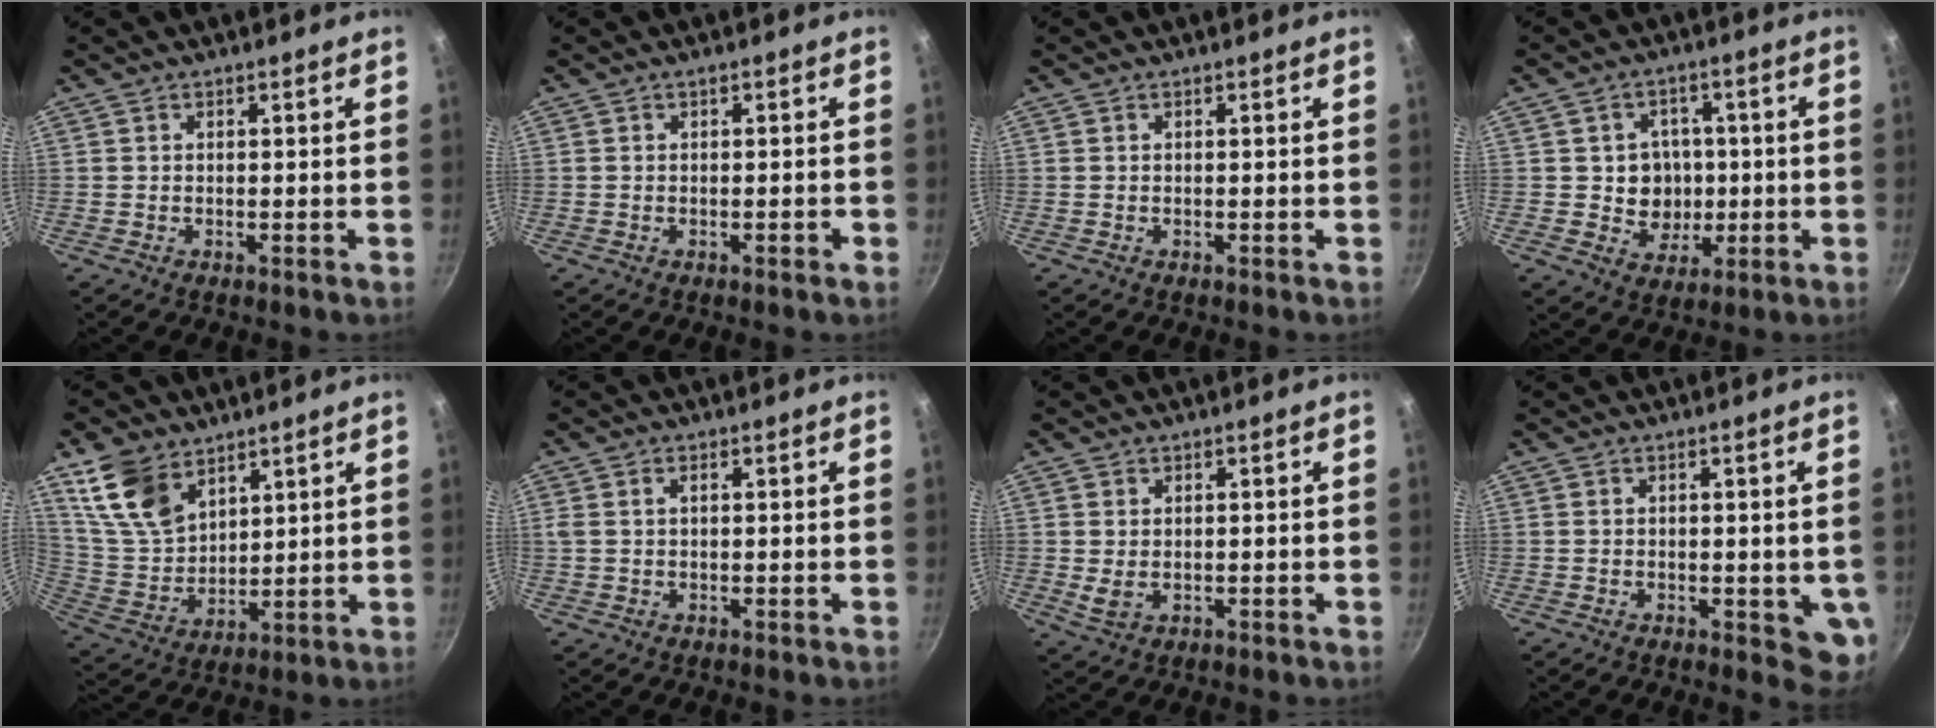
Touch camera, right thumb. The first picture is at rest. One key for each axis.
{"total": 1.3, "fx": -0.4, "fy": 0.5, "fz": 1.1, "tx": -0.013, "ty": 0.005, "tz": -0.006}
{"total": 0.0}
{"total": 7.9, "fx": -0.3, "fy": 7.3, "fz": 2.8, "tx": -0.003, "ty": 0.008, "tz": 0.001}
{"total": 13.0, "fx": 8.1, "fy": 7.8, "fz": 6.6, "tx": -0.107, "ty": -0.040, "tz": 0.173}
{"total": 1.6, "fx": 0.5, "fy": 0.9, "fz": 1.2, "tx": -0.020, "ty": 0.004, "tz": 0.011}
{"total": 2.9, "fx": 0.1, "fy": 2.1, "fz": 2.1, "tx": -0.039, "ty": -0.006, "tz": 0.007}
{"total": 5.9, "fx": -0.8, "fy": 3.1, "fz": 4.9, "tx": -0.039, "ty": -0.011, "tz": -0.008}